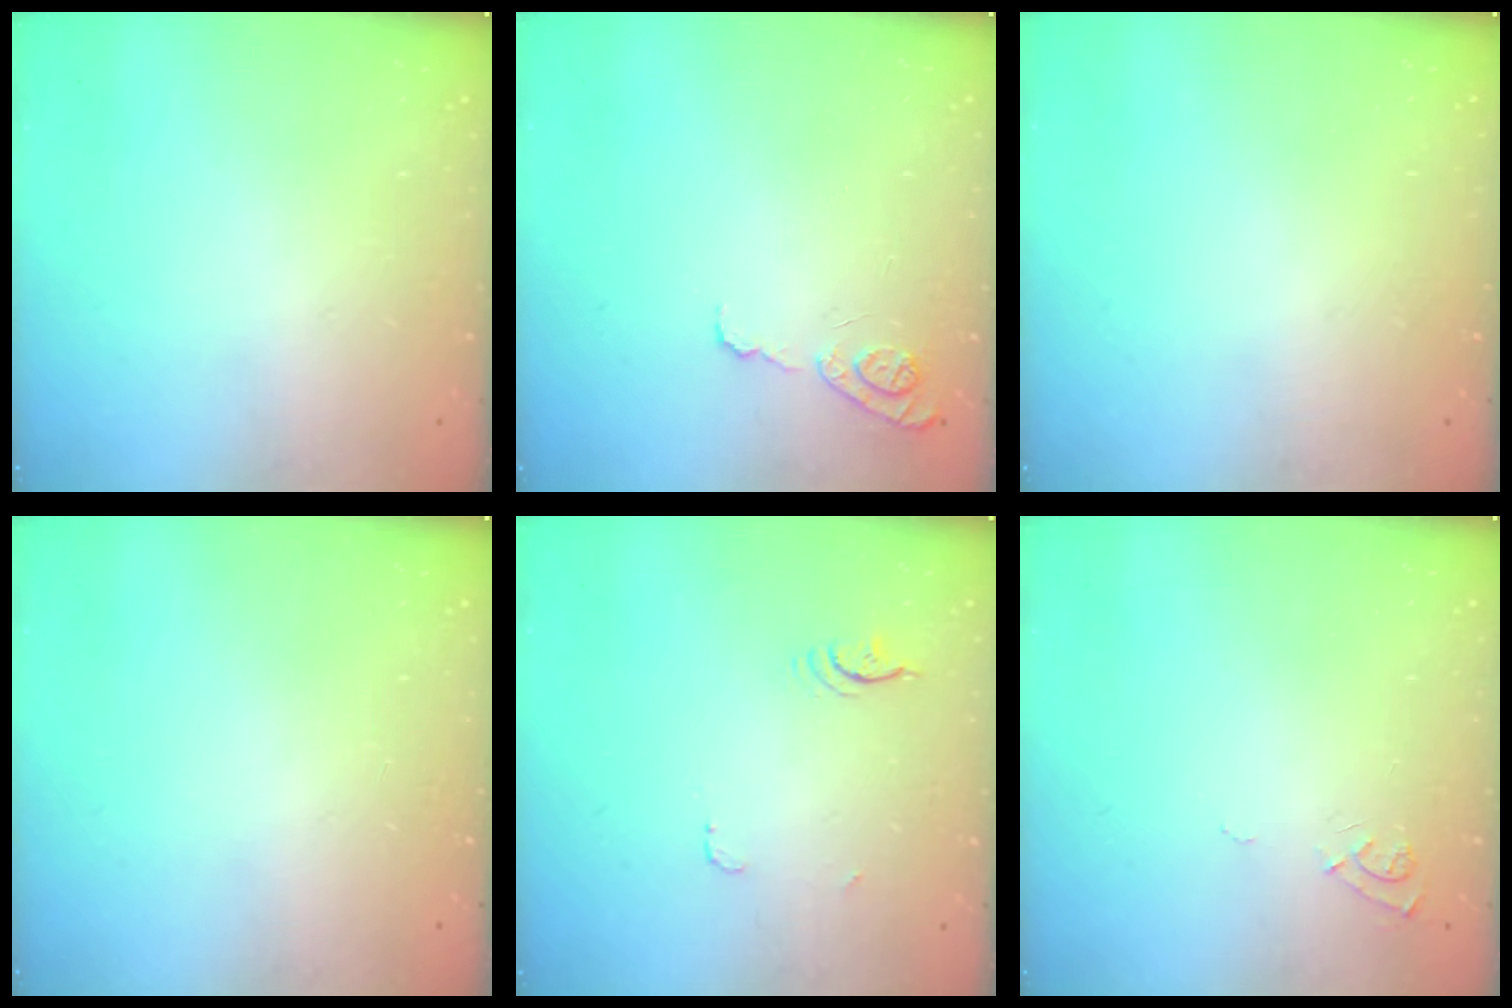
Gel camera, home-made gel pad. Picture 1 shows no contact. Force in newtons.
{"total": 7.6, "press": 7.5, "slide": 0.8}
{"total": 0.0}
{"total": 0.0}
{"total": 3.9, "press": 3.6, "slide": 1.7}
{"total": 6.8, "press": 6.8, "slide": 0.6}